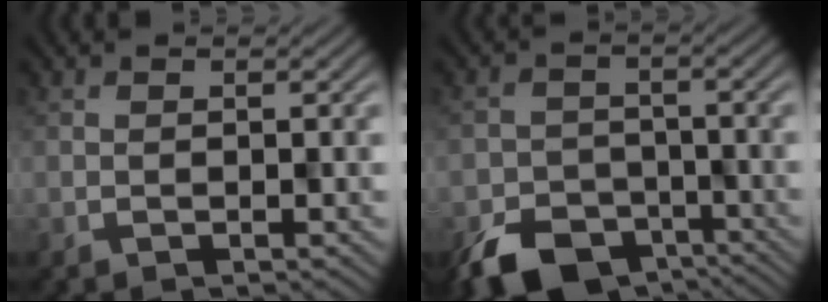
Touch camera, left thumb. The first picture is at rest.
{"total": 8.1, "force": [-5.9, 4.6, 3.2], "torque": [-0.057, -0.025, -0.093]}